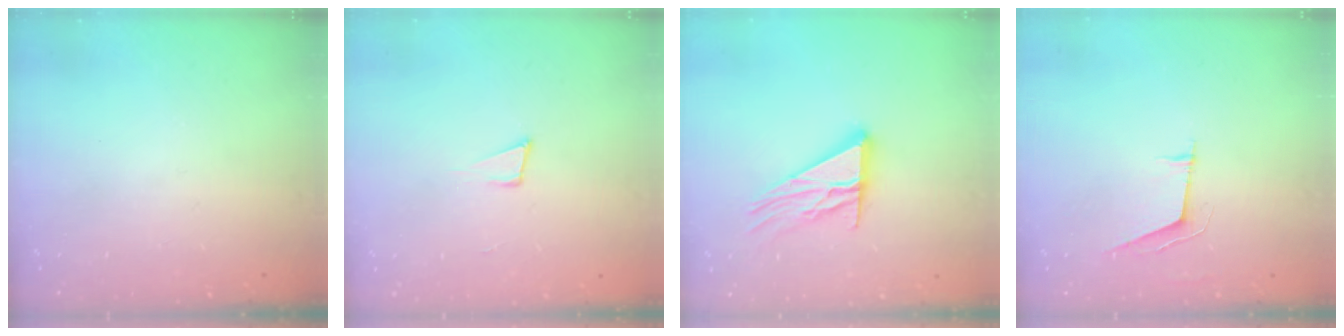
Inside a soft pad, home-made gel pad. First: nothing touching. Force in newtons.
{"total": 4.6, "press": 3.2, "slide": 3.3}
{"total": 13.6, "press": 13.5, "slide": 1.3}
{"total": 5.4, "press": 4.9, "slide": 2.4}